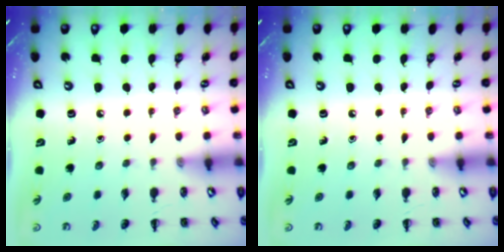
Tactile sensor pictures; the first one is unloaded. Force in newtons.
{"total": 0.0}